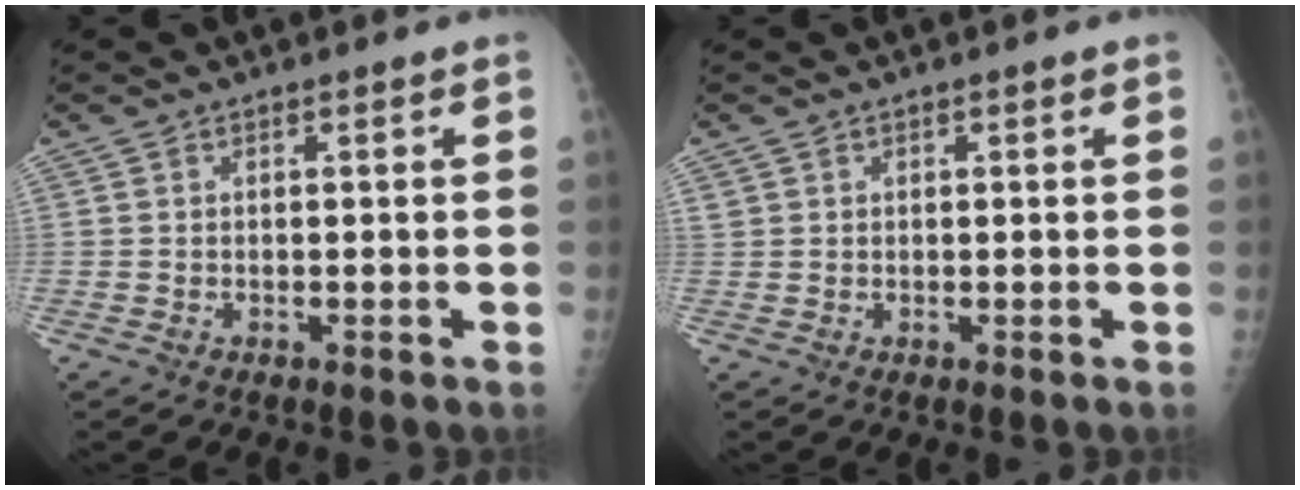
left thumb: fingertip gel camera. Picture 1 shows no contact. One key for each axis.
{"total": 0.8, "fx": 0.4, "fy": 0.7, "fz": 0.1, "tx": 0.007, "ty": -0.002, "tz": 0.006}